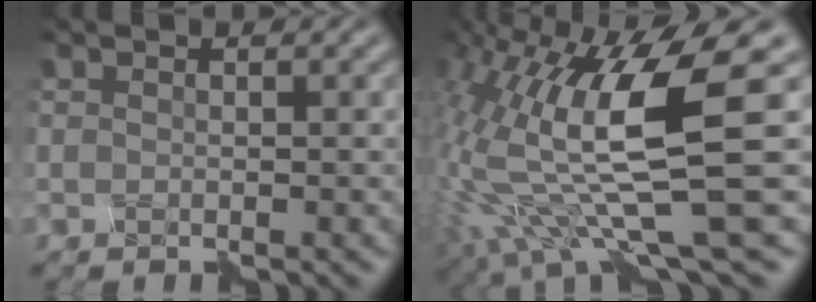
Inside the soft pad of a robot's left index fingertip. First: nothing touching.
{"total": 12.2, "force": [0.5, 3.4, 11.7], "torque": [-0.248, -0.013, 0.026]}